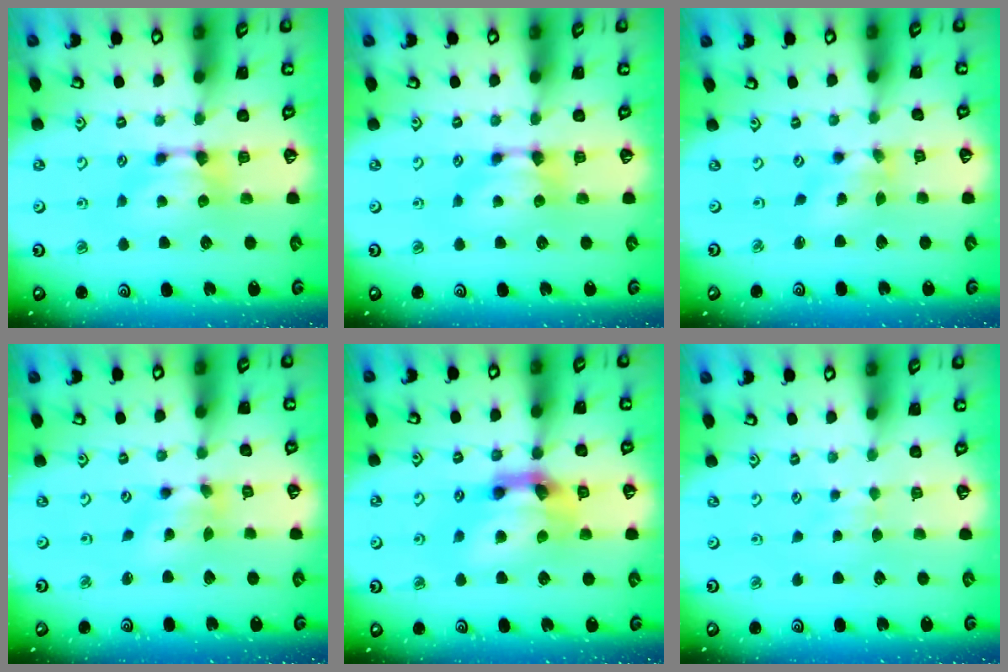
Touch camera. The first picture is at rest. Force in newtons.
{"total": 0.0}
{"total": 1.1, "press": 0.3, "slide": 1.1}
{"total": 2.9, "press": 2.4, "slide": 1.6}
{"total": 6.9, "press": 6.2, "slide": 3.0}
{"total": 3.5, "press": 3.5, "slide": 0.4}